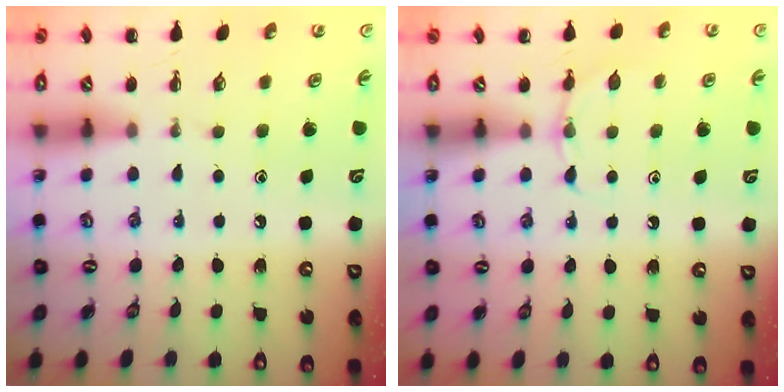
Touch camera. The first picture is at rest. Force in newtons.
{"total": 4.8, "press": 4.6, "slide": 1.3}